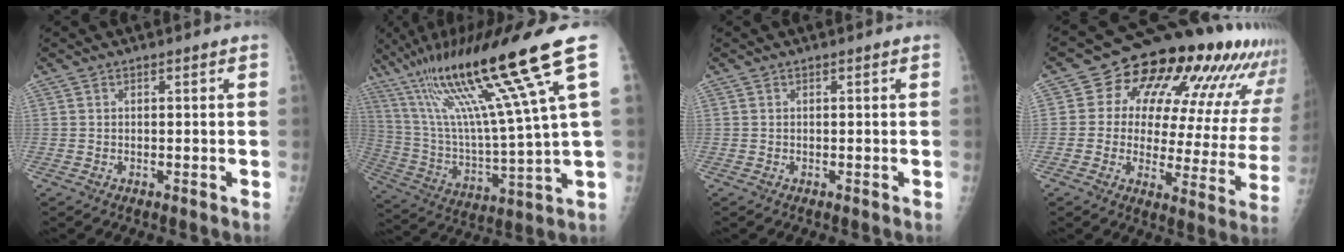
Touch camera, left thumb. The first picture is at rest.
{"total": 24.6, "force": [13.3, 0.4, 20.7], "torque": [-0.368, -0.033, 0.229]}
{"total": 0.0}
{"total": 22.4, "force": [11.5, 11.0, 15.9], "torque": [-0.178, -0.021, 0.141]}